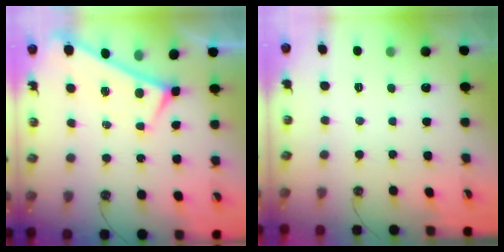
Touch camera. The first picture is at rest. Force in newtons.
{"total": 0.0}